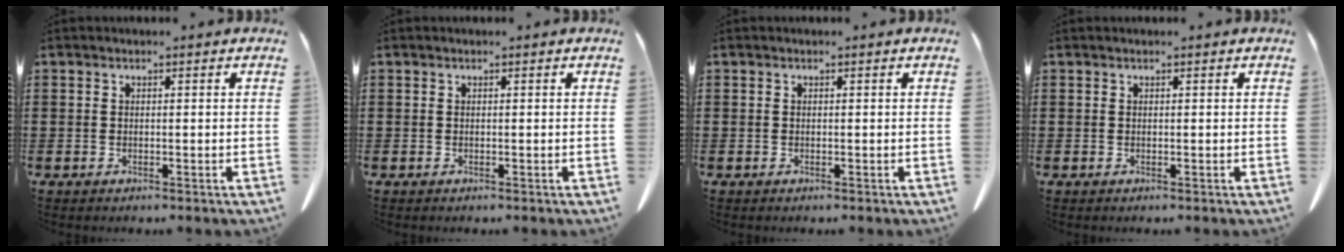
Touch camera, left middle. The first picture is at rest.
{"total": 0.0}
{"total": 0.0}
{"total": 0.0}